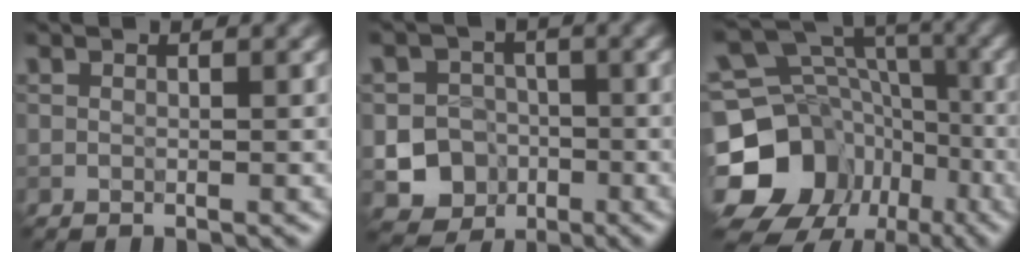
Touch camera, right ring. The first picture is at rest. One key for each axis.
{"total": 8.5, "fx": -2.9, "fy": 7.7, "fz": 2.0, "tx": -0.013, "ty": -0.018, "tz": -0.067}
{"total": 15.1, "fx": -5.9, "fy": 12.4, "fz": 6.3, "tx": -0.149, "ty": 0.007, "tz": -0.100}